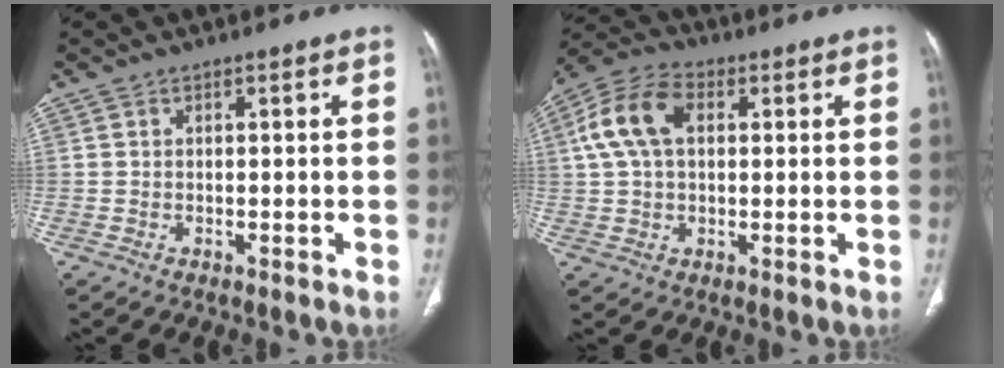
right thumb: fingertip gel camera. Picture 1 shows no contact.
{"total": 10.9, "force": [2.5, 6.9, 8.0], "torque": [-0.165, 0.027, 0.041]}